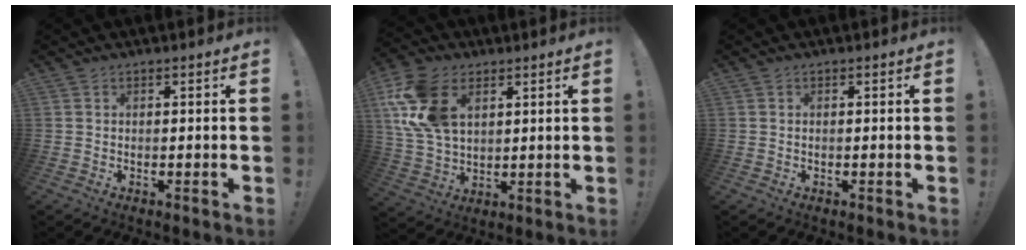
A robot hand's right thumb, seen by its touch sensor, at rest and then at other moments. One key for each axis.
{"total": 17.2, "fx": 6.4, "fy": 11.2, "fz": 11.3, "tx": -0.224, "ty": -0.011, "tz": 0.126}
{"total": 0.0}